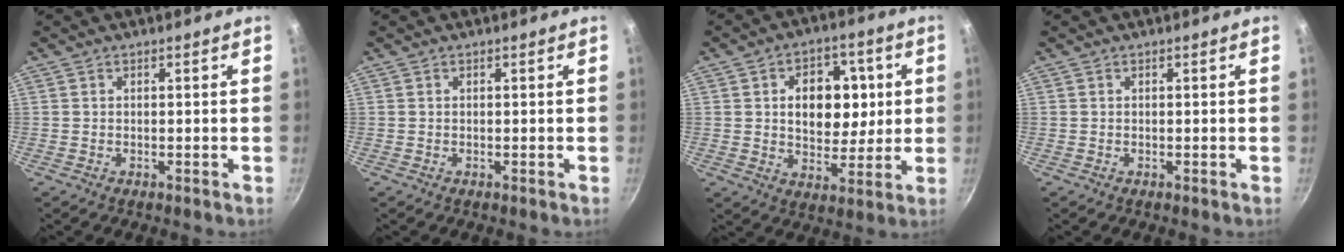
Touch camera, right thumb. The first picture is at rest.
{"total": 0.0}
{"total": 13.1, "force": [2.2, 9.0, 9.3], "torque": [-0.080, -0.001, 0.035]}
{"total": 0.0}